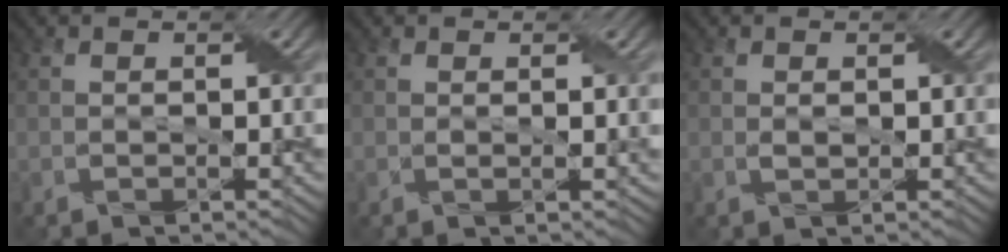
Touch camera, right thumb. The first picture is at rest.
{"total": 1.0, "force": [0.2, 0.1, 1.0], "torque": [-0.018, 0.001, 0.003]}
{"total": 0.9, "force": [0.1, 0.5, 0.7], "torque": [-0.015, 0.000, 0.004]}